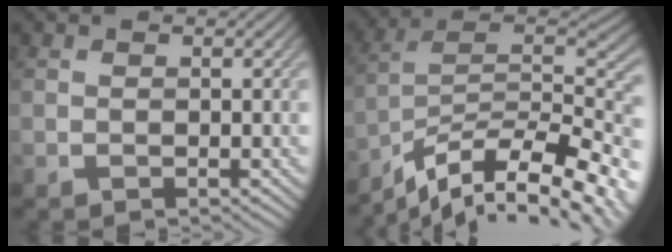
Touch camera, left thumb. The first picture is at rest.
{"total": 14.8, "force": [-10.7, 5.0, 9.0], "torque": [-0.169, -0.008, -0.157]}